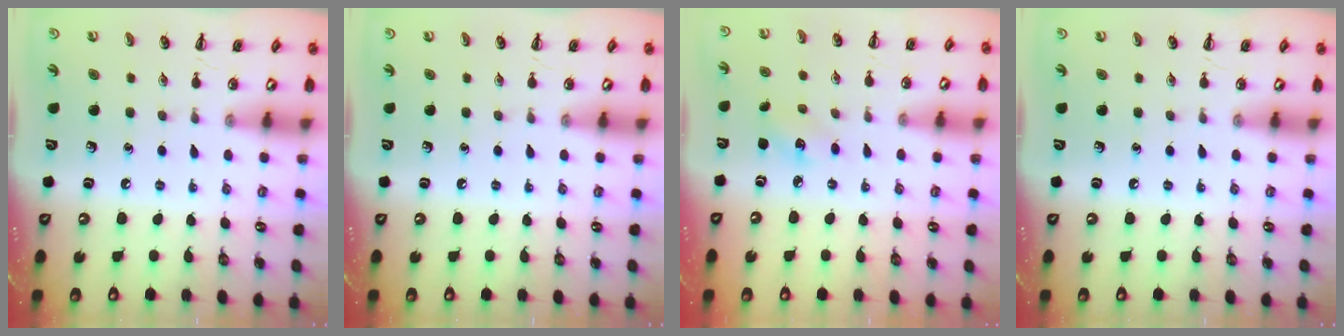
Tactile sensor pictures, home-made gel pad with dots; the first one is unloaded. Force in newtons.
{"total": 0.0}
{"total": 3.6, "press": 3.5, "slide": 0.8}
{"total": 0.0}